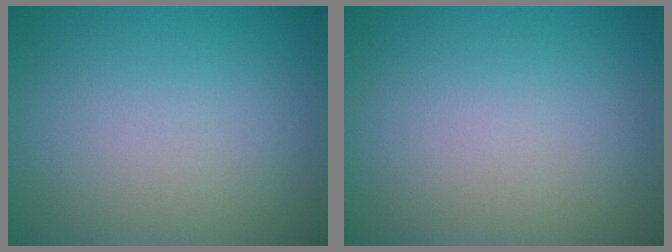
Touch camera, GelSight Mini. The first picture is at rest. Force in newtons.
{"total": 0.0}